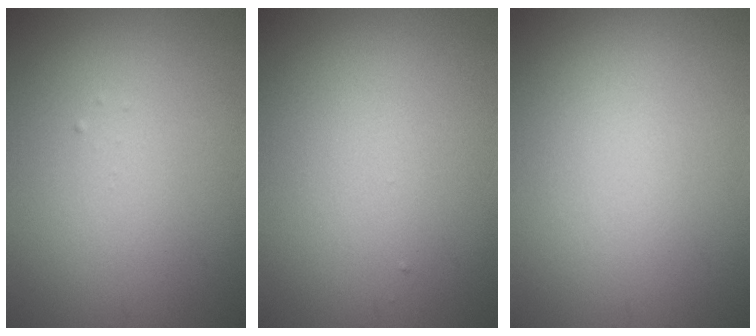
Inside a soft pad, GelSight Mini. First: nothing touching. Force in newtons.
{"total": 0.0}
{"total": 0.0}